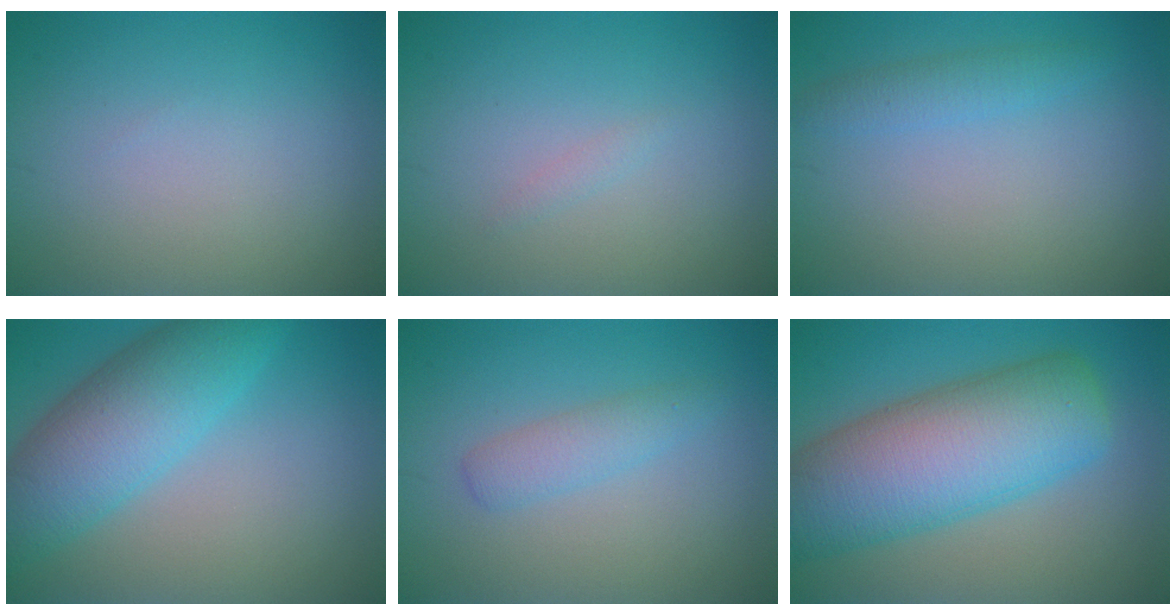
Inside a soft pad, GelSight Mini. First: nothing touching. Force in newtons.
{"total": 0.5, "press": 0.5, "slide": 0.0}
{"total": 1.7, "press": 1.7, "slide": 0.0}
{"total": 7.6, "press": 7.6, "slide": 0.2}
{"total": 2.0, "press": 2.0, "slide": 0.1}
{"total": 11.6, "press": 11.6, "slide": 0.4}